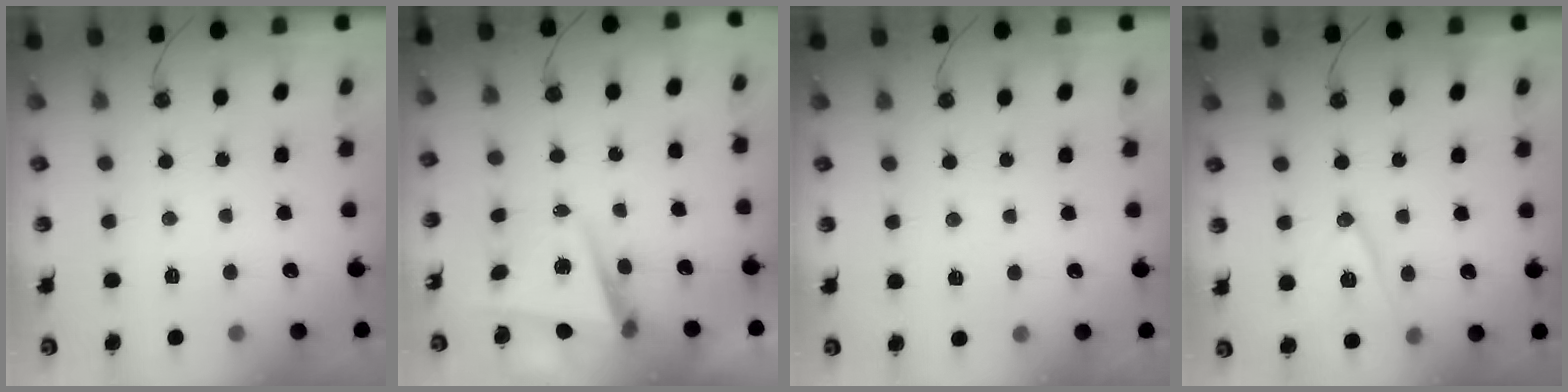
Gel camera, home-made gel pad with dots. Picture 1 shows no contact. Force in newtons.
{"total": 4.8, "press": 4.7, "slide": 1.1}
{"total": 2.4, "press": 2.2, "slide": 1.1}
{"total": 11.4, "press": 10.9, "slide": 3.4}